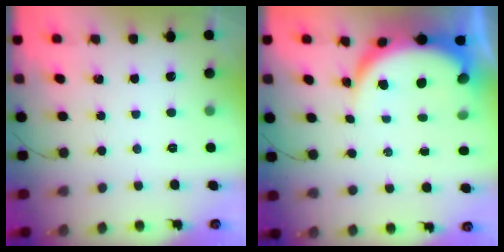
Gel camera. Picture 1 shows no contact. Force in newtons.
{"total": 7.7, "press": 7.7, "slide": 0.7}